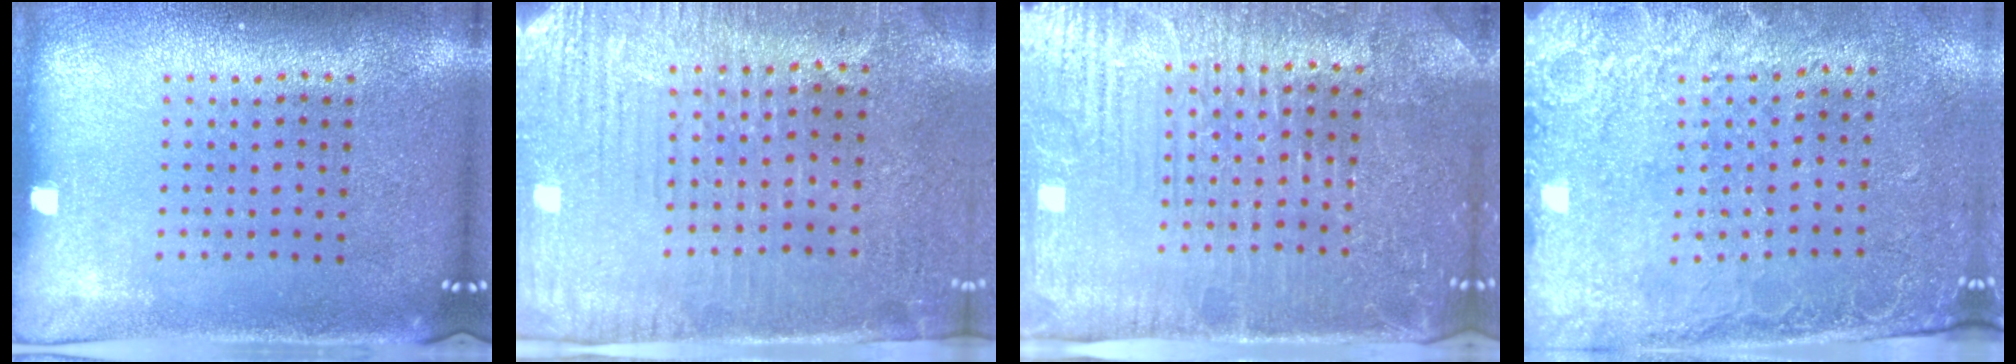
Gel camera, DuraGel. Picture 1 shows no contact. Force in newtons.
{"total": 3.1, "press": 2.6, "slide": 1.6}
{"total": 4.7, "press": 4.5, "slide": 1.6}
{"total": 2.5, "press": 2.1, "slide": 1.4}